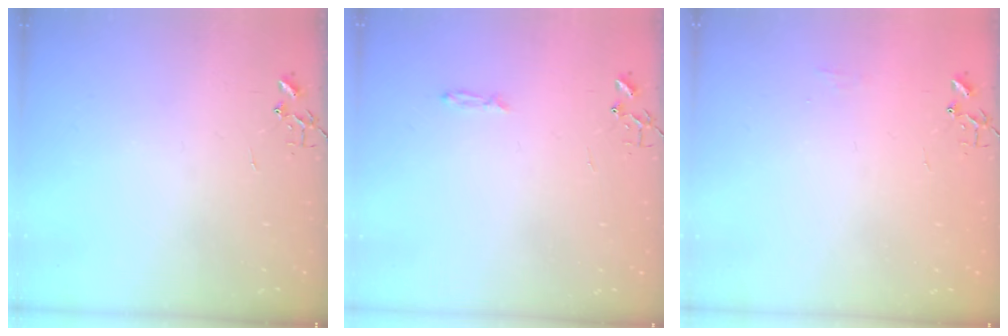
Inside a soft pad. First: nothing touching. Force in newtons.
{"total": 3.6, "press": 3.6, "slide": 0.4}
{"total": 5.1, "press": 5.1, "slide": 0.7}